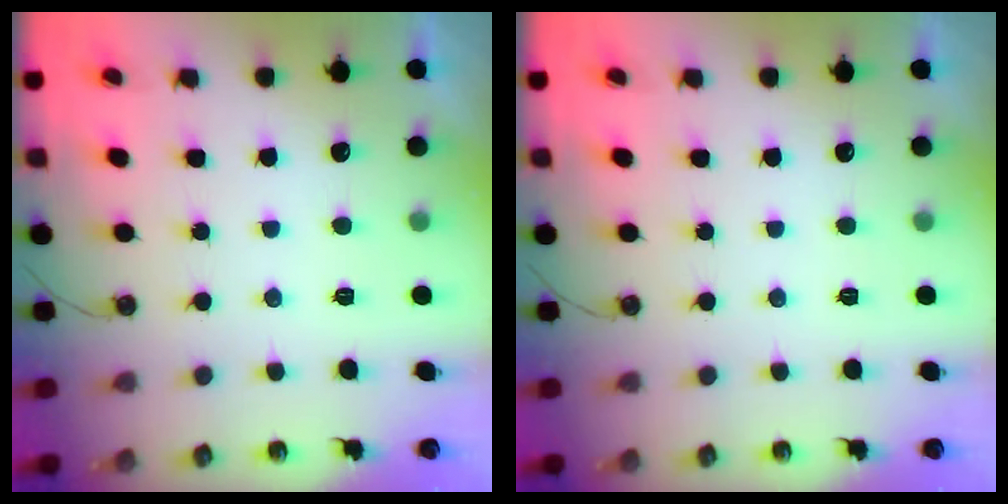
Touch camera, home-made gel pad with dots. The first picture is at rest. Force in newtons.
{"total": 0.0}